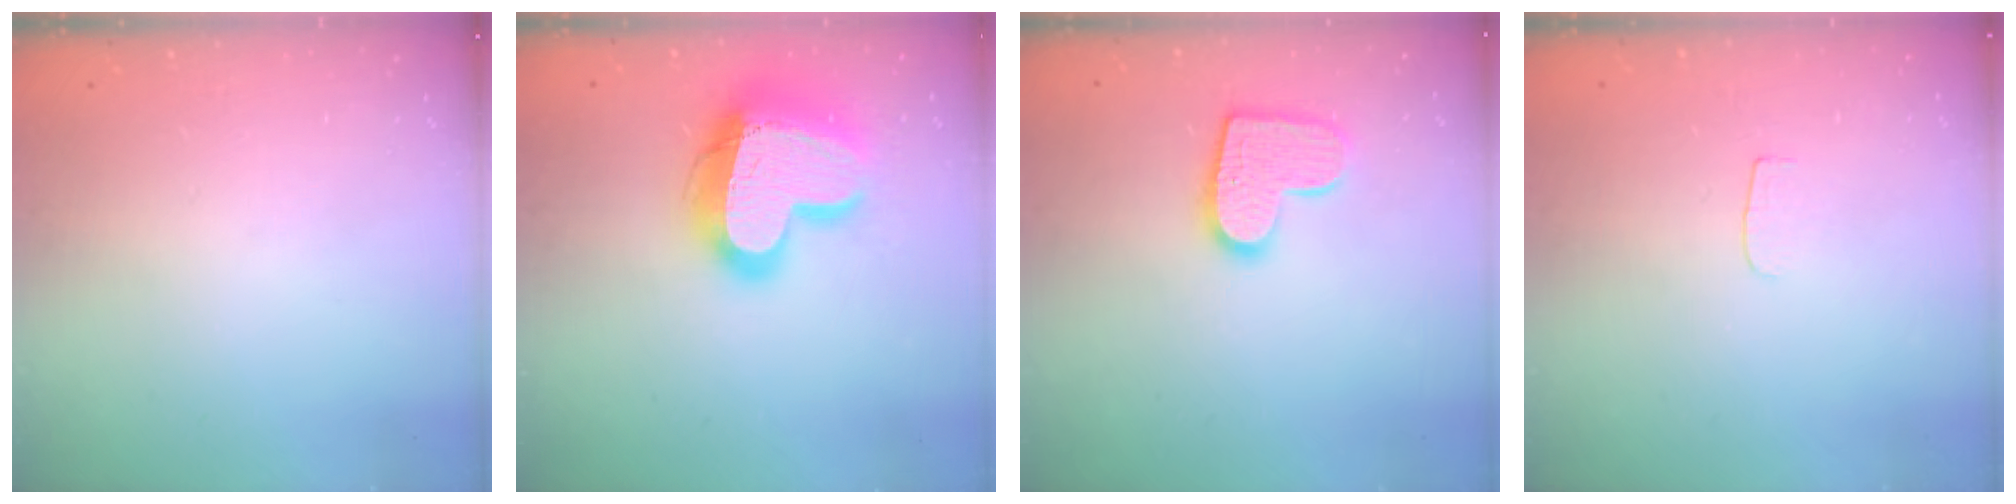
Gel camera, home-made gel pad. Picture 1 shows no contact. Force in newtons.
{"total": 21.0, "press": 20.9, "slide": 1.9}
{"total": 12.7, "press": 12.6, "slide": 0.8}
{"total": 3.1, "press": 3.1, "slide": 0.3}